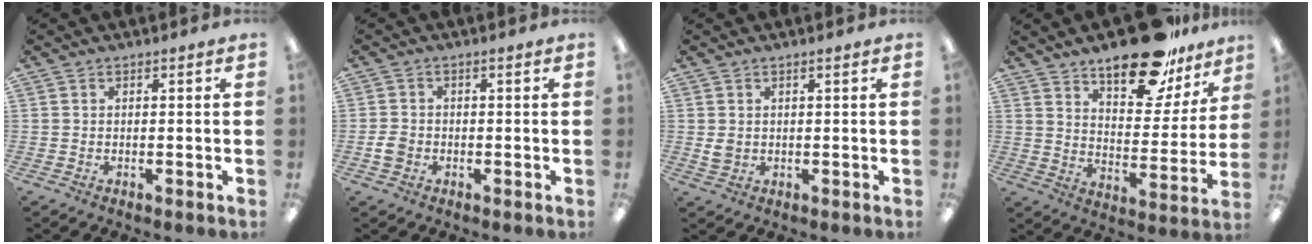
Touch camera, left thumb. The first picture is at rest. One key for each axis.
{"total": 2.9, "fx": -0.8, "fy": 2.3, "fz": 1.6, "tx": -0.027, "ty": 0.006, "tz": -0.014}
{"total": 2.4, "fx": 0.8, "fy": 1.8, "fz": 1.4, "tx": -0.022, "ty": 0.001, "tz": 0.011}
{"total": 18.5, "fx": 14.2, "fy": 7.1, "fz": 9.5, "tx": -0.133, "ty": -0.087, "tz": 0.240}